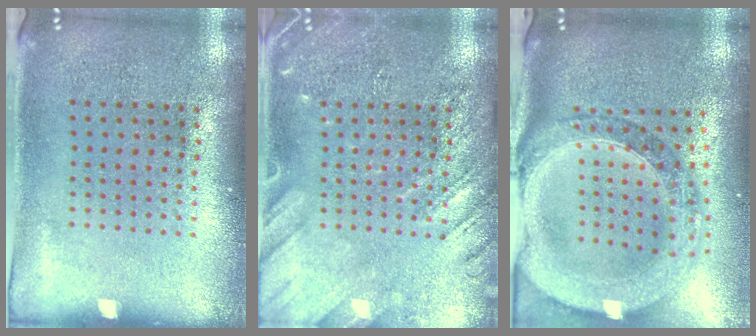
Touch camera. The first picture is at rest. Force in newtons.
{"total": 2.9, "press": 2.8, "slide": 0.3}
{"total": 2.3, "press": 2.1, "slide": 1.0}